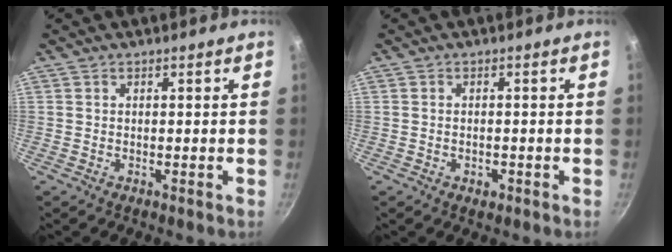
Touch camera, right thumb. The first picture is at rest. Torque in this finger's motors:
{"motor_torque": [-0.65, -0.29, -0.30, 0.12, -0.01]}